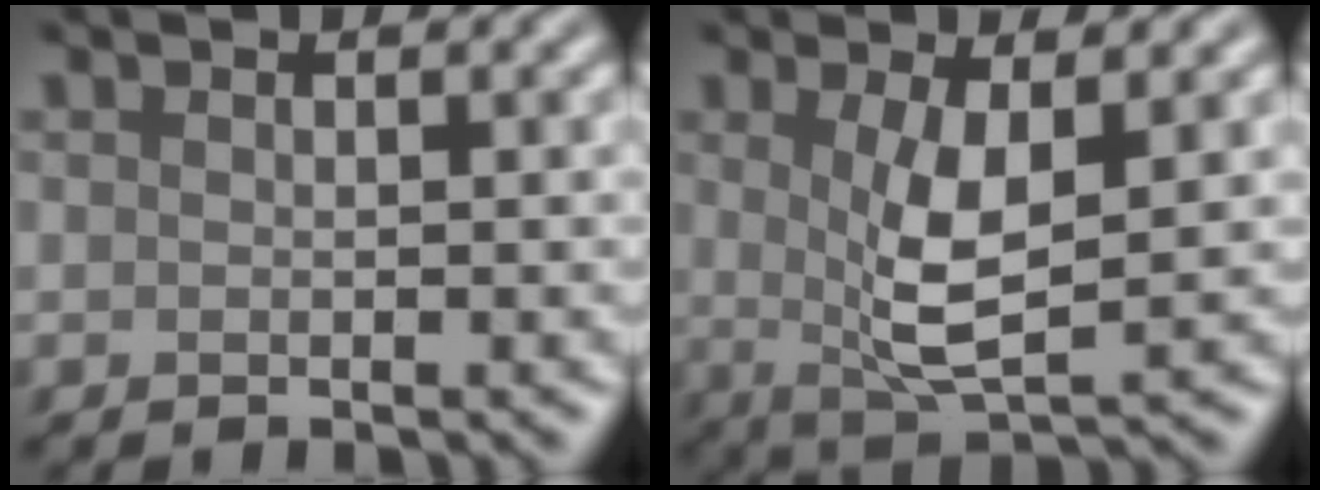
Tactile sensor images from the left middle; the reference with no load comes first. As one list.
[{"total": 4.9, "force": [0.5, 1.4, 4.6], "torque": [-0.095, -0.011, 0.017]}]